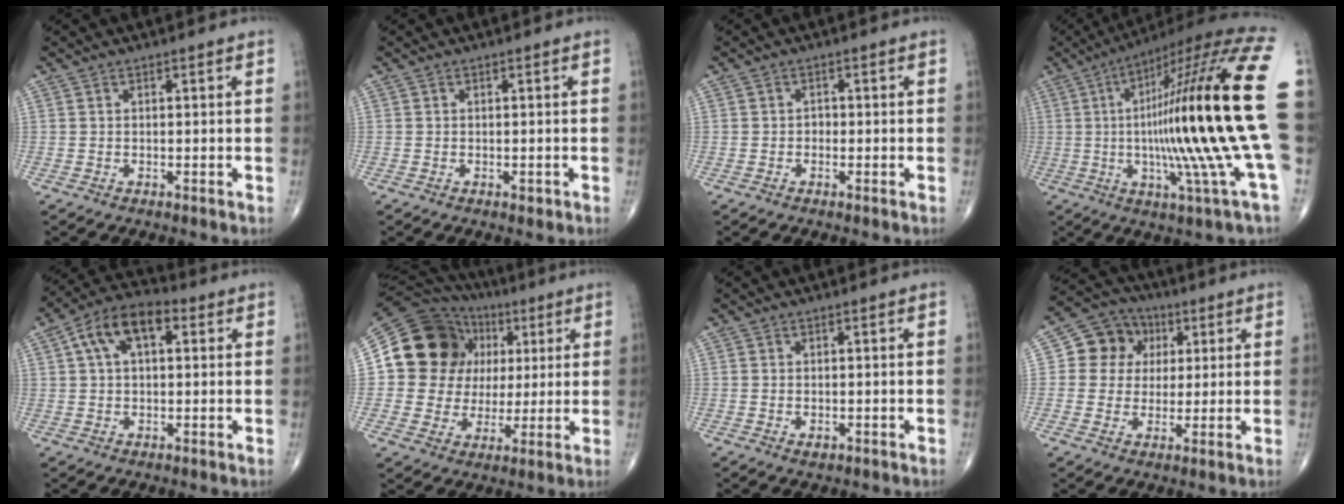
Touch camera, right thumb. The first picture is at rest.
{"total": 0.6, "force": [-0.2, 0.4, 0.4], "torque": [-0.001, 0.000, -0.001]}
{"total": 1.0, "force": [-0.4, 0.8, 0.4], "torque": [0.002, 0.004, -0.011]}
{"total": 29.6, "force": [-0.4, 2.7, 29.5], "torque": [-0.440, 0.007, -0.020]}
{"total": 10.8, "force": [3.3, 6.0, 8.3], "torque": [-0.144, 0.030, 0.047]}
{"total": 18.7, "force": [4.4, 16.4, 7.9], "torque": [-0.099, 0.029, 0.084]}
{"total": 1.1, "force": [-0.3, 0.6, 0.9], "torque": [-0.013, -0.001, -0.001]}
{"total": 9.7, "force": [2.3, 8.6, 3.8], "torque": [-0.023, 0.003, 0.029]}